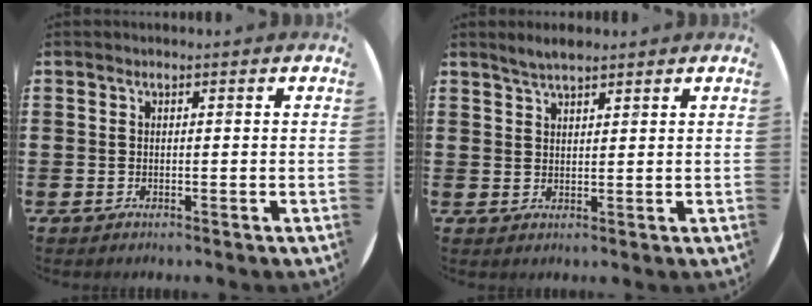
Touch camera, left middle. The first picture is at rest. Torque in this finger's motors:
{"motor_torque": [0.18, -0.17, 0.04, 0.02]}